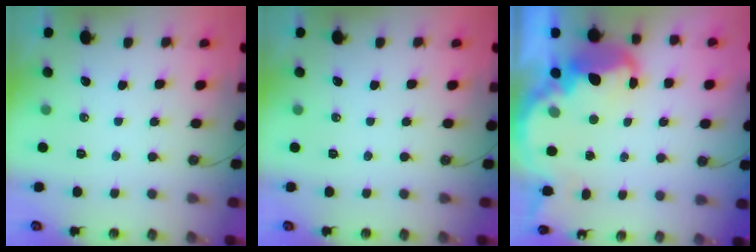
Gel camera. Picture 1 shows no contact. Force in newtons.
{"total": 0.0}
{"total": 8.2, "press": 8.1, "slide": 0.4}